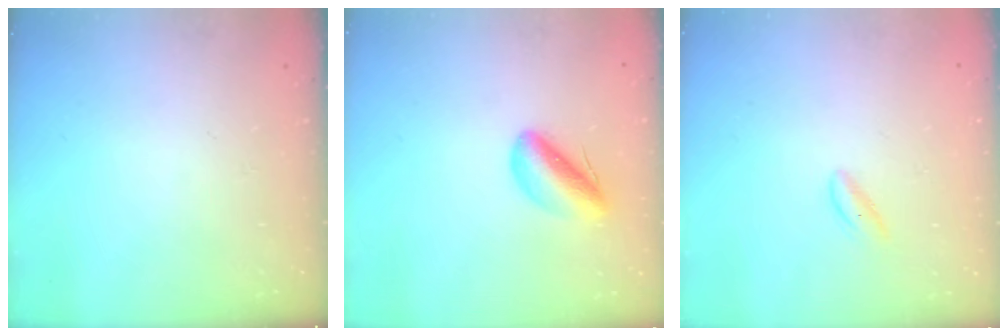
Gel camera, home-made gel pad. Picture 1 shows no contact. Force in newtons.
{"total": 7.7, "press": 7.5, "slide": 1.8}
{"total": 0.8, "press": 0.6, "slide": 0.6}